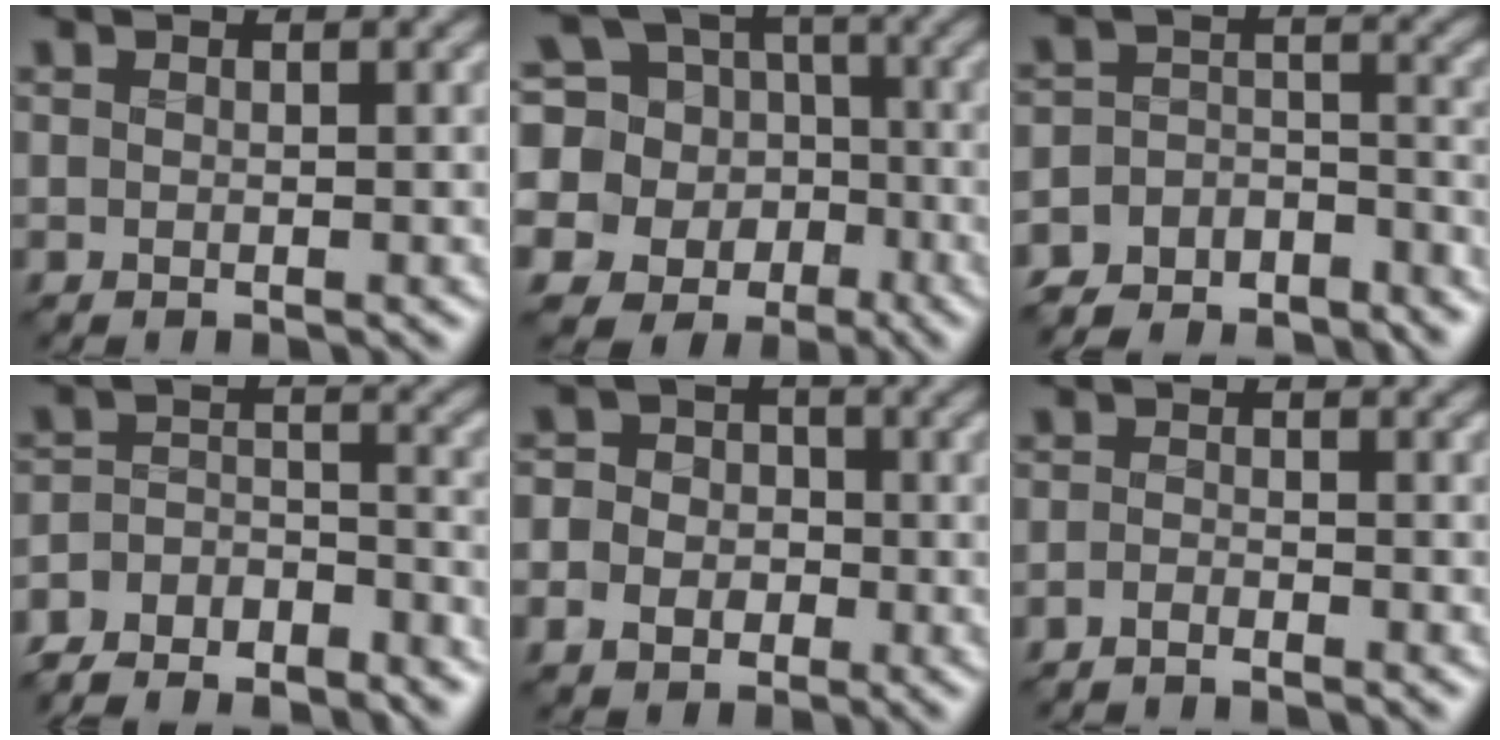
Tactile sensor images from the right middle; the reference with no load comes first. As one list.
[{"total": 12.4, "force": [-3.2, 11.3, 3.9], "torque": [-0.112, 0.001, -0.063]}, {"total": 8.4, "force": [-7.5, 3.3, 1.4], "torque": [-0.029, 0.001, -0.117]}, {"total": 7.4, "force": [-6.7, 2.4, 1.9], "torque": [-0.046, -0.006, -0.121]}, {"total": 5.4, "force": [-1.9, 4.7, 1.7], "torque": [-0.019, -0.002, -0.056]}, {"total": 1.4, "force": [-1.3, 0.1, 0.5], "torque": [-0.009, -0.005, -0.026]}]